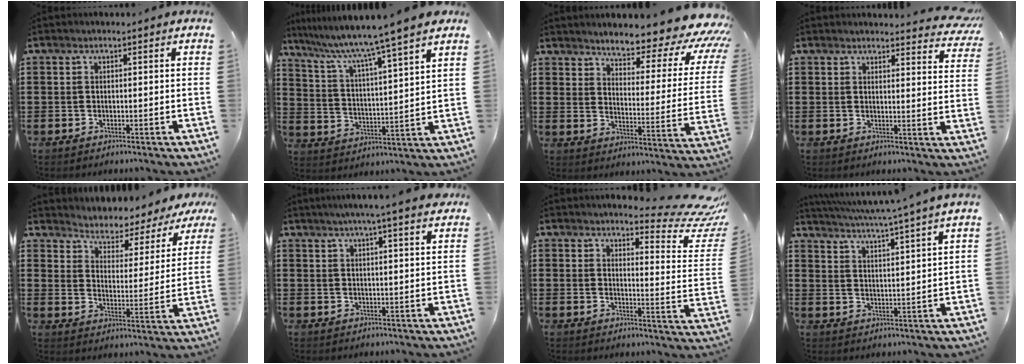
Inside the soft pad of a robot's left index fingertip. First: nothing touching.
{"total": 7.5, "force": [6.2, -1.8, 3.8], "torque": [-0.100, -0.055, 0.094]}
{"total": 6.8, "force": [5.8, 0.9, 3.4], "torque": [-0.068, -0.055, 0.090]}
{"total": 3.3, "force": [3.2, 0.1, 1.0], "torque": [-0.013, -0.019, 0.056]}
{"total": 3.3, "force": [3.2, 0.7, -0.2], "torque": [-0.023, -0.034, 0.046]}
{"total": 4.3, "force": [3.3, -0.7, 2.5], "torque": [-0.051, -0.011, 0.056]}
{"total": 6.9, "force": [5.7, 1.0, 3.7], "torque": [-0.054, -0.048, 0.093]}
{"total": 4.0, "force": [3.4, -1.5, 1.6], "torque": [-0.046, -0.032, 0.051]}